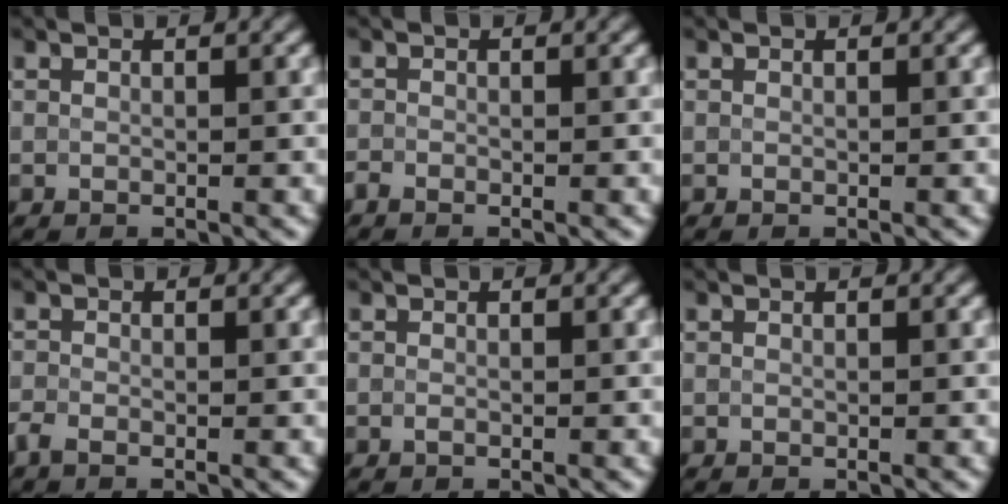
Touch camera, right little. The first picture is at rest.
{"total": 0.5, "force": [-0.4, 0.1, 0.2], "torque": [-0.002, -0.003, -0.011]}
{"total": 0.0}
{"total": 0.9, "force": [-0.7, 0.3, 0.6], "torque": [-0.014, -0.002, -0.019]}
{"total": 0.0}
{"total": 0.0}